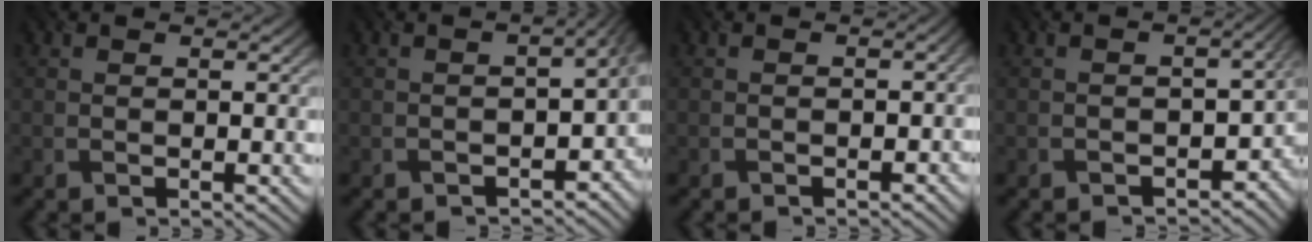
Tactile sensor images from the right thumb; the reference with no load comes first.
{"total": 7.1, "force": [-3.6, 3.7, 5.0], "torque": [-0.054, -0.030, -0.046]}
{"total": 1.4, "force": [-1.1, 0.6, 0.7], "torque": [-0.009, 0.000, -0.017]}
{"total": 6.5, "force": [-3.4, 3.6, 4.2], "torque": [-0.039, -0.031, -0.044]}